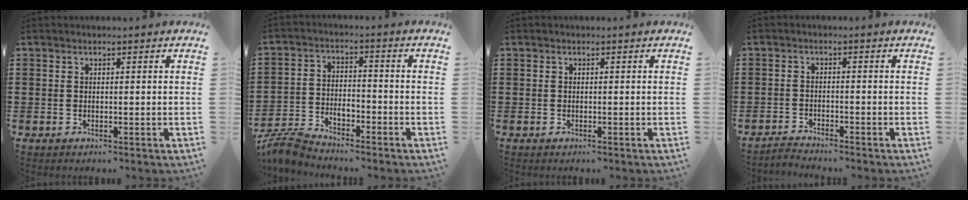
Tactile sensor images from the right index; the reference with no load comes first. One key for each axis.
{"total": 4.4, "fx": -4.1, "fy": 1.1, "fz": 1.3, "tx": -0.040, "ty": 0.007, "tz": -0.086}
{"total": 0.0}
{"total": 2.0, "fx": -2.0, "fy": 0.0, "fz": -0.1, "tx": -0.003, "ty": 0.004, "tz": -0.042}